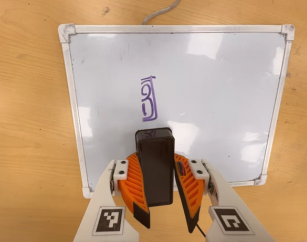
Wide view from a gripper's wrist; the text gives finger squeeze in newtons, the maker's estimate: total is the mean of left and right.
{"total": 11.6, "left": 10.9, "right": 12.3}